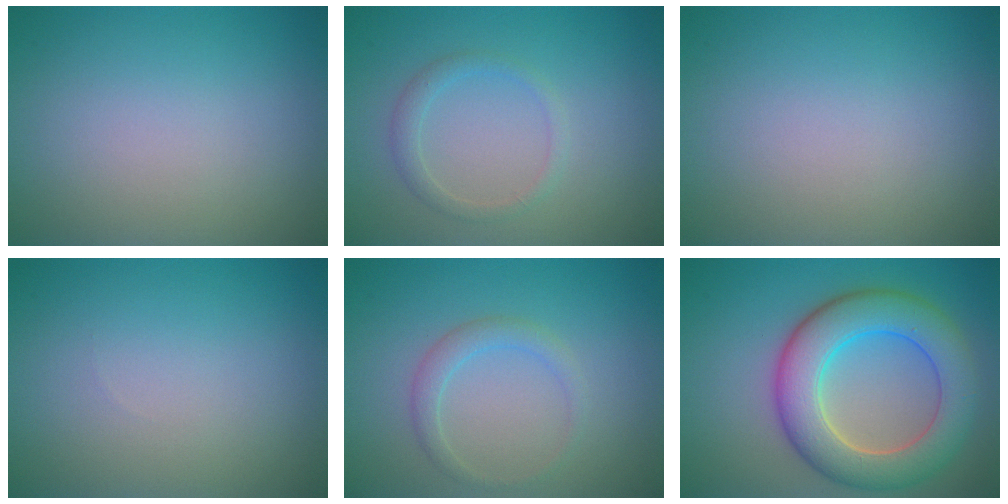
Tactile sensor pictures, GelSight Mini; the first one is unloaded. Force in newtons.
{"total": 1.5, "press": 1.5, "slide": 0.1}
{"total": 0.0}
{"total": 0.0}
{"total": 1.7, "press": 1.7, "slide": 0.2}
{"total": 8.1, "press": 8.1, "slide": 0.3}